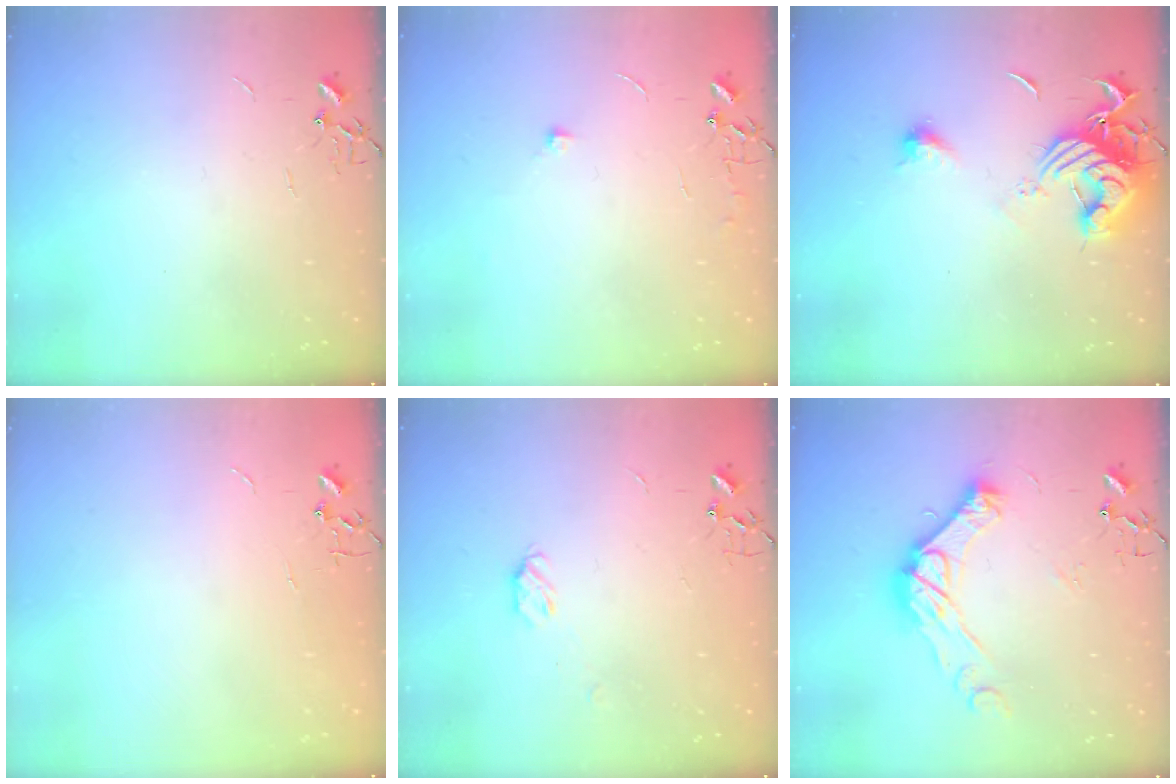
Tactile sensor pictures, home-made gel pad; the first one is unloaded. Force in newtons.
{"total": 5.5, "press": 5.5, "slide": 0.8}
{"total": 12.7, "press": 12.7, "slide": 0.9}
{"total": 0.0}
{"total": 5.4, "press": 5.4, "slide": 0.7}
{"total": 15.9, "press": 15.9, "slide": 1.2}